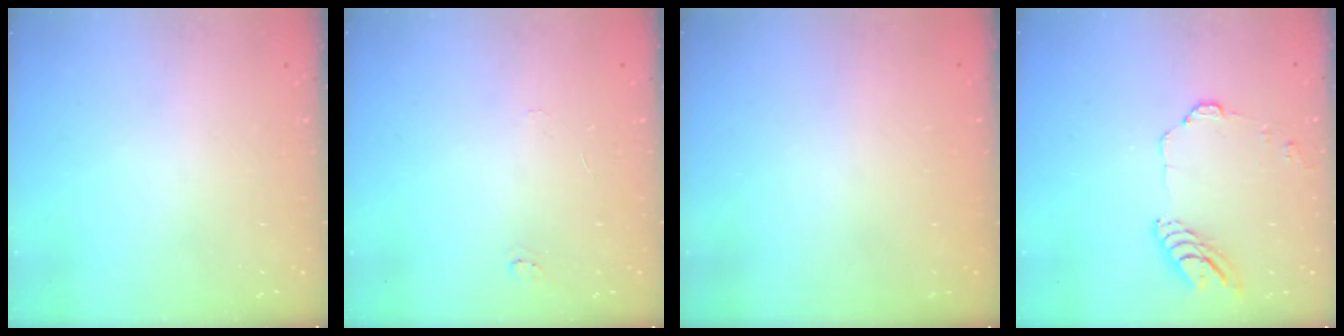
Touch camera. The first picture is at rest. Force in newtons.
{"total": 3.8, "press": 3.8, "slide": 0.4}
{"total": 0.0}
{"total": 9.1, "press": 9.1, "slide": 0.4}